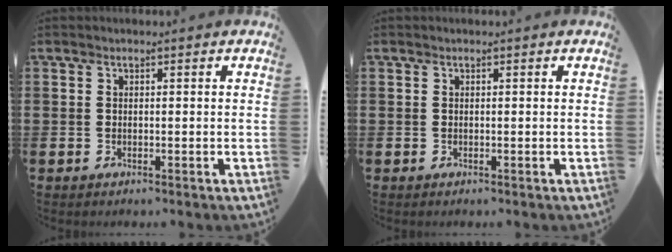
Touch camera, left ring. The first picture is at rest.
{"total": 0.0}